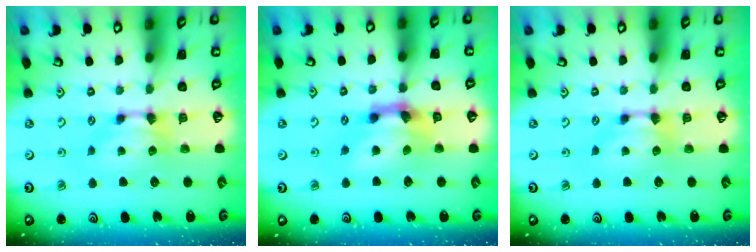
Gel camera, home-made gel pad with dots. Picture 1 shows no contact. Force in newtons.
{"total": 4.3, "press": 3.8, "slide": 1.9}
{"total": 0.0}